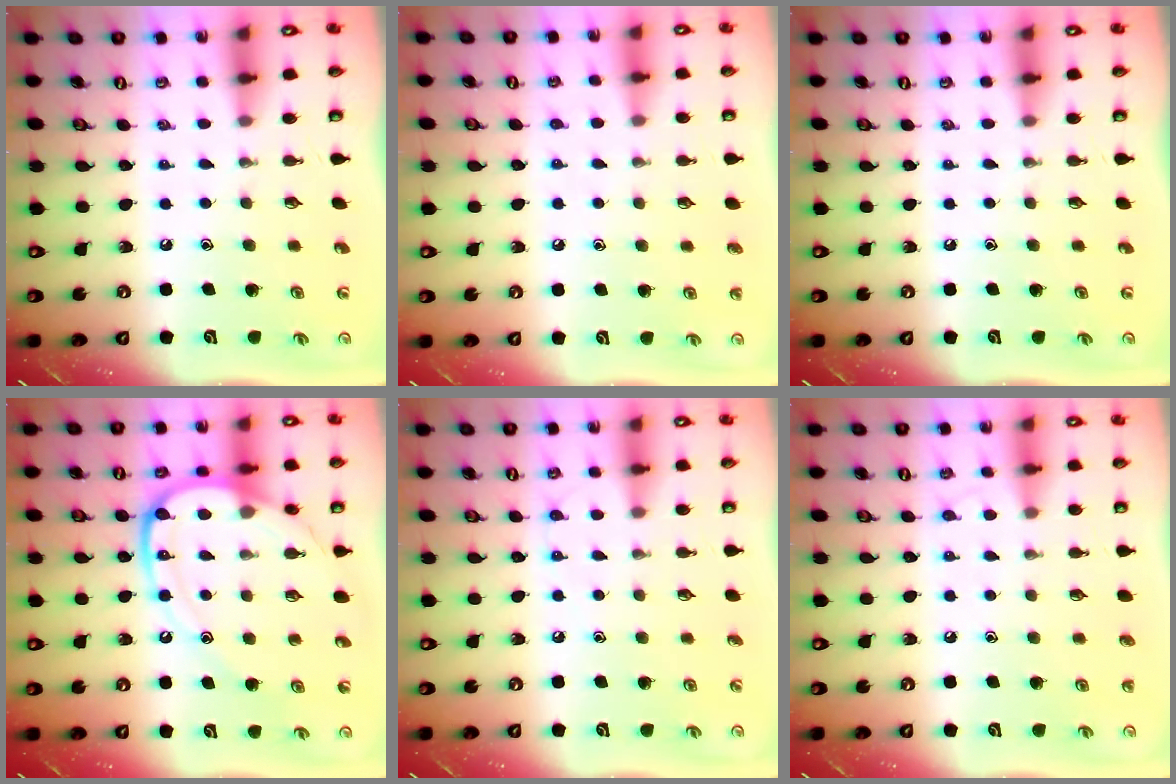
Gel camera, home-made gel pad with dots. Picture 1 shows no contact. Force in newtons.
{"total": 3.2, "press": 3.2, "slide": 0.5}
{"total": 0.0}
{"total": 14.4, "press": 14.3, "slide": 1.3}
{"total": 6.4, "press": 6.4, "slide": 0.9}
{"total": 5.1, "press": 5.0, "slide": 0.5}